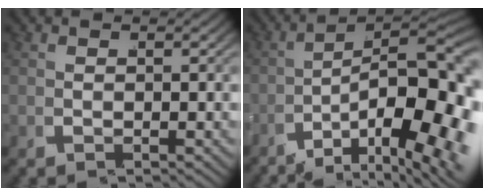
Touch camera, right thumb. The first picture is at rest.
{"total": 14.6, "force": [-2.5, 9.1, 11.2], "torque": [-0.158, -0.044, -0.025]}